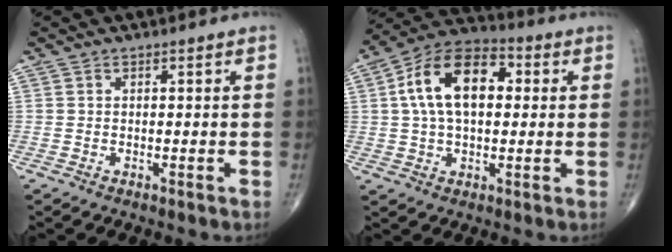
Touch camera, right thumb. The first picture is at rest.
{"total": 15.3, "force": [2.7, 9.0, 12.1], "torque": [-0.201, 0.027, 0.039]}